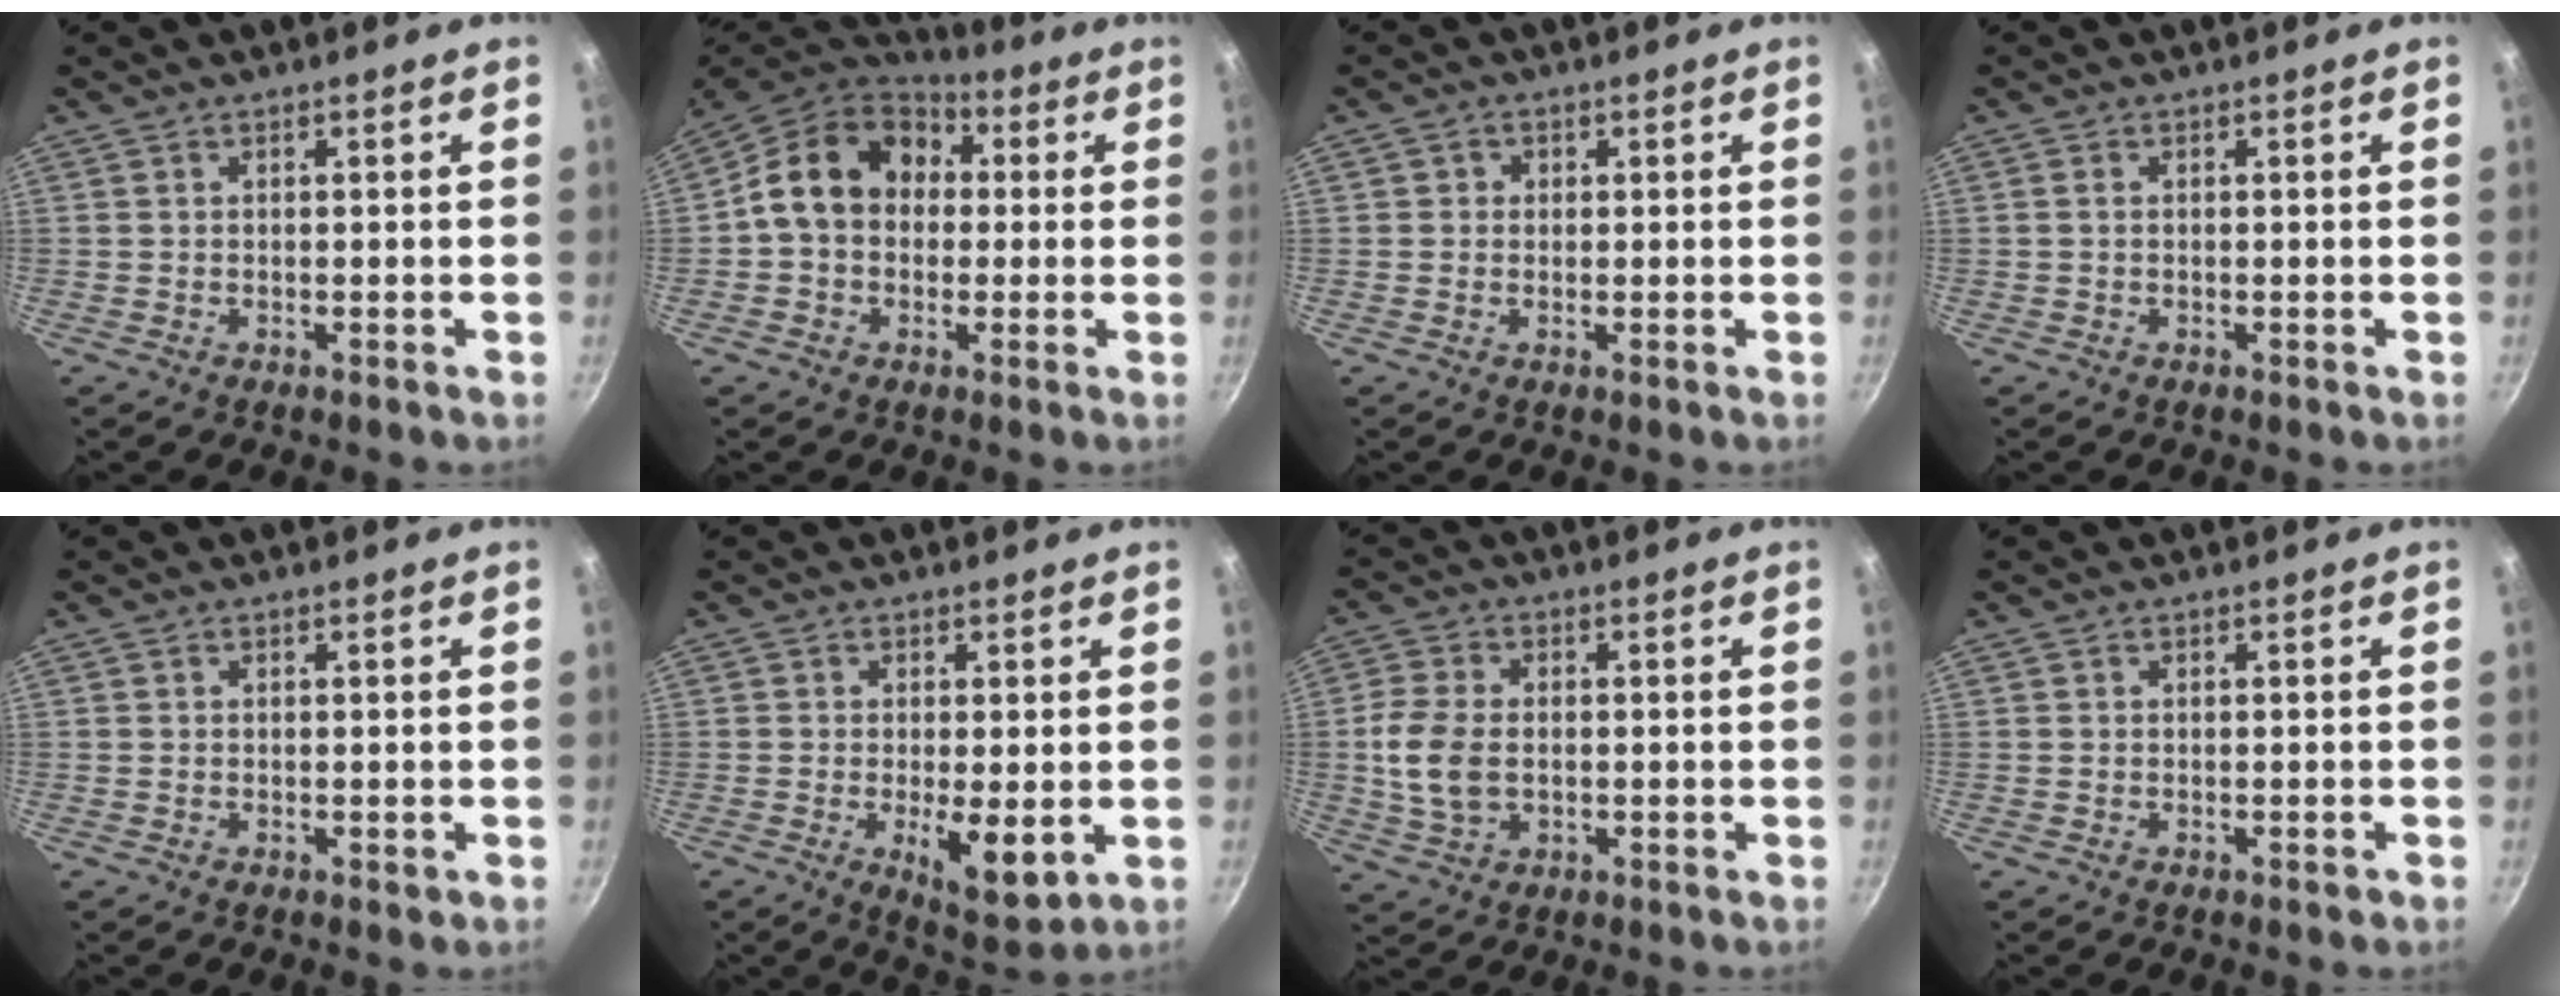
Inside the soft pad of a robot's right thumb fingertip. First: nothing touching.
{"total": 15.5, "force": [1.9, 12.4, 9.1], "torque": [-0.127, 0.037, 0.012]}
{"total": 1.8, "force": [0.3, 1.8, 0.5], "torque": [0.002, -0.001, -0.001]}
{"total": 0.8, "force": [0.1, 0.6, 0.5], "torque": [-0.009, 0.004, 0.000]}
{"total": 0.6, "force": [0.0, 0.5, 0.3], "torque": [-0.001, 0.001, 0.000]}
{"total": 8.0, "force": [-1.2, 3.0, 7.4], "torque": [-0.103, -0.017, -0.007]}
{"total": 9.1, "force": [-0.3, 6.2, 6.7], "torque": [-0.131, 0.004, -0.008]}
{"total": 0.6, "force": [-0.3, 0.4, 0.3], "torque": [-0.002, 0.003, -0.004]}